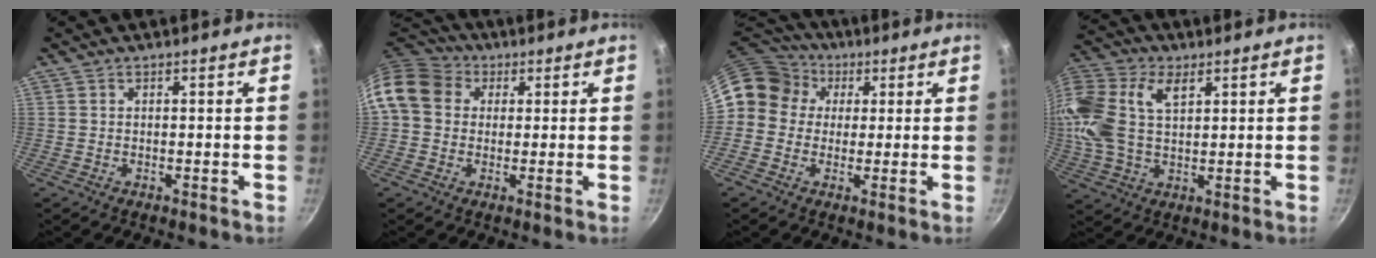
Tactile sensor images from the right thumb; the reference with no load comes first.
{"total": 12.3, "force": [2.9, 10.1, 6.4], "torque": [-0.105, 0.025, 0.037]}
{"total": 11.4, "force": [3.2, 10.1, 4.2], "torque": [-0.055, 0.019, 0.036]}
{"total": 20.0, "force": [6.0, 12.8, 14.2], "torque": [-0.324, 0.021, 0.105]}